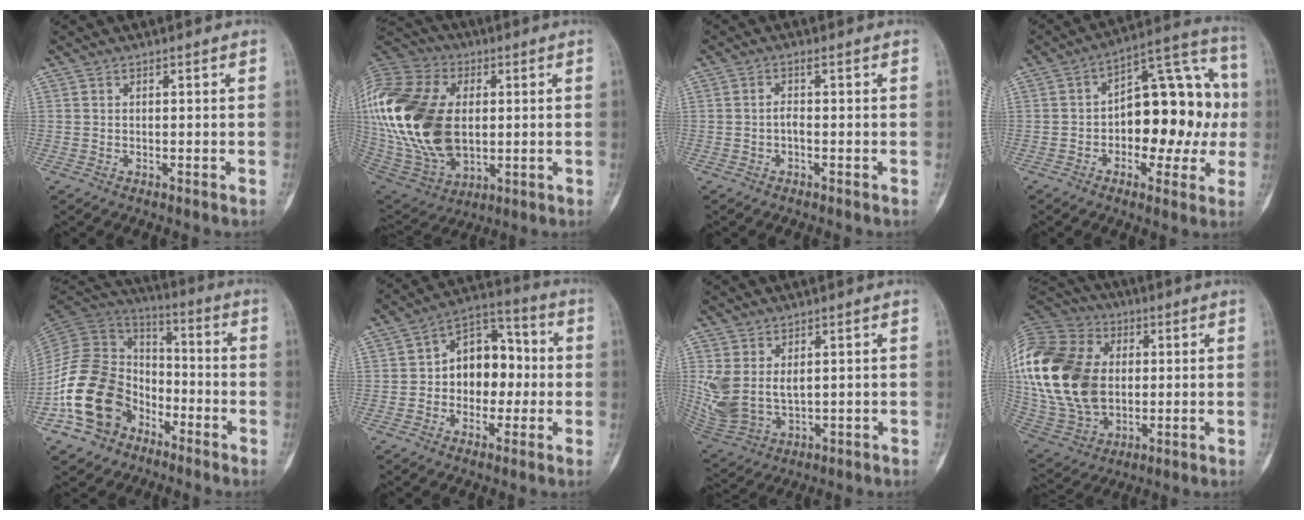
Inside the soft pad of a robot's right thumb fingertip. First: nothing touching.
{"total": 29.3, "force": [1.8, 18.8, 22.5], "torque": [-0.479, -0.007, 0.045]}
{"total": 1.5, "force": [-0.4, 0.5, 1.4], "torque": [-0.025, 0.007, -0.009]}
{"total": 19.1, "force": [-1.3, 10.5, 15.9], "torque": [-0.170, 0.046, -0.023]}
{"total": 18.4, "force": [-8.1, 13.7, 9.3], "torque": [-0.147, 0.074, -0.153]}
{"total": 12.3, "force": [-0.3, 8.9, 8.5], "torque": [-0.076, 0.040, -0.017]}
{"total": 8.7, "force": [2.1, 5.3, 6.5], "torque": [-0.147, -0.013, 0.061]}
{"total": 26.8, "force": [2.3, 19.0, 18.8], "torque": [-0.388, 0.001, 0.051]}